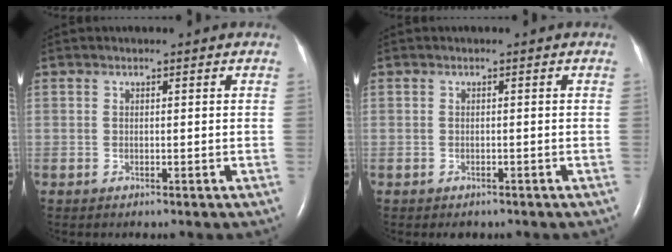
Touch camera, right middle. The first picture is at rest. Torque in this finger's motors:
{"motor_torque": [0.19, -0.17, -0.05, 0.01]}